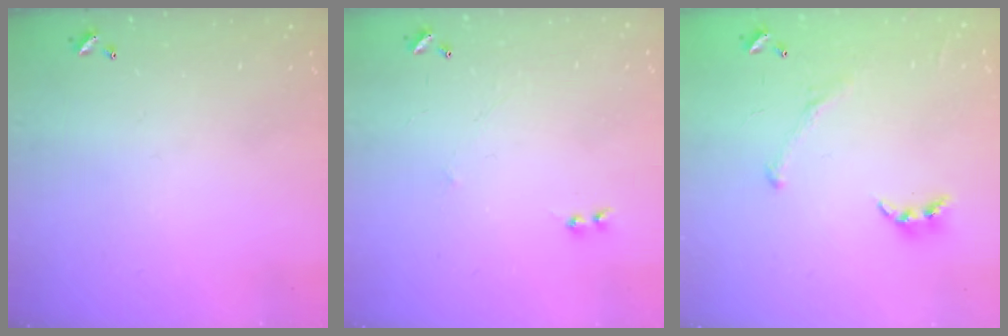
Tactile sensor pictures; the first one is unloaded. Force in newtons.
{"total": 1.2, "press": 1.2, "slide": 0.3}
{"total": 2.3, "press": 2.3, "slide": 0.5}